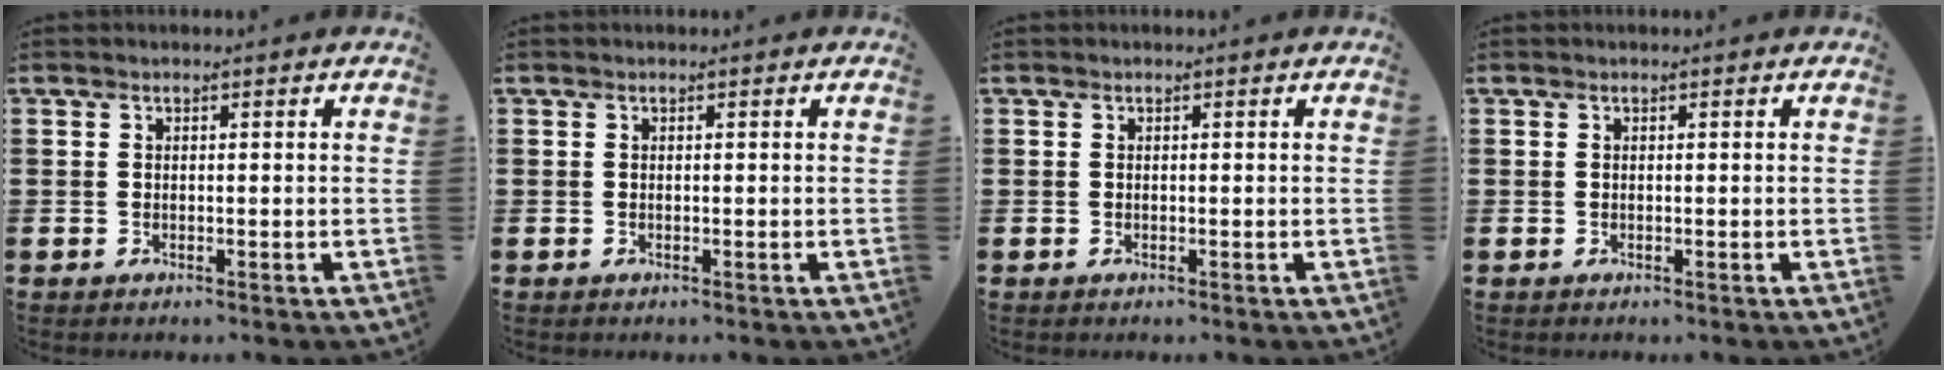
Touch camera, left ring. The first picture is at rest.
{"total": 0.0}
{"total": 0.0}
{"total": 0.0}